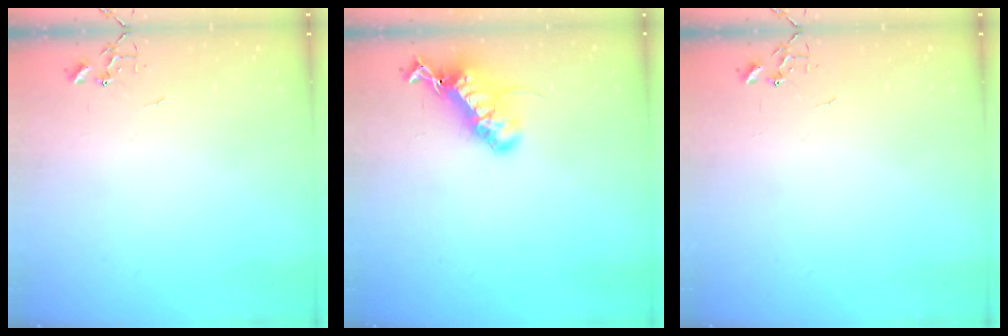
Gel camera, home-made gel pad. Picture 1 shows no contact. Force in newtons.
{"total": 18.4, "press": 18.4, "slide": 0.6}
{"total": 0.0}